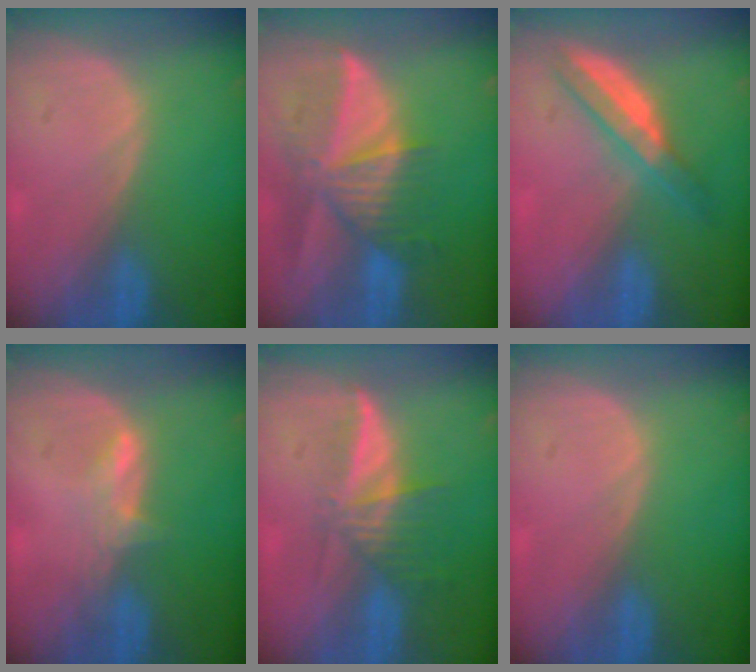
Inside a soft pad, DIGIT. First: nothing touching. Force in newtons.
{"total": 9.6, "press": 8.4, "slide": 4.5}
{"total": 5.8, "press": 5.2, "slide": 2.6}
{"total": 2.3, "press": 2.3, "slide": 0.4}
{"total": 6.2, "press": 5.5, "slide": 2.8}
{"total": 0.0}